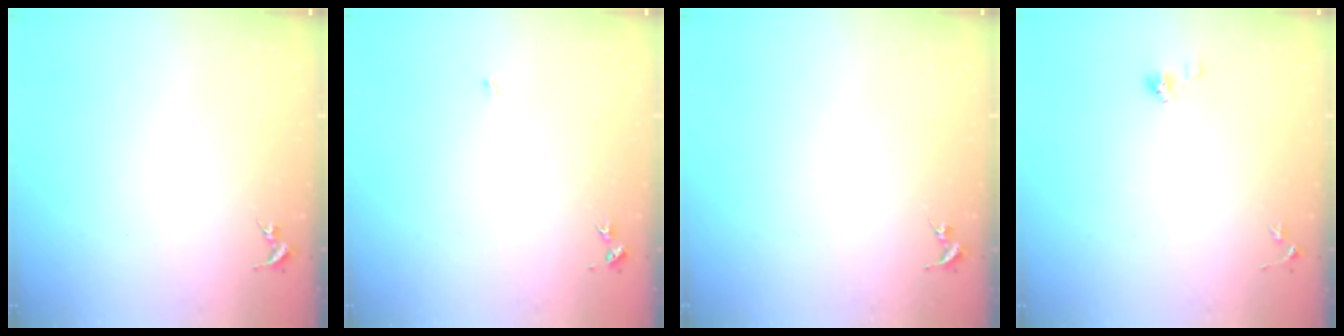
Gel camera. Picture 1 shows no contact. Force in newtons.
{"total": 3.0, "press": 3.0, "slide": 0.4}
{"total": 0.0}
{"total": 3.8, "press": 3.4, "slide": 1.7}